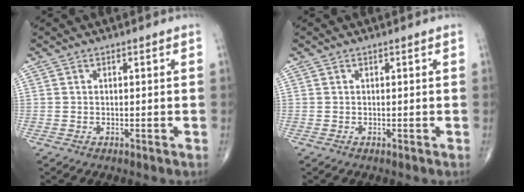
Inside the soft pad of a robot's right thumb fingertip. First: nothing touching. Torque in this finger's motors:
{"motor_torque": [0.01, 0.01, 0.00, 0.00, 0.00]}